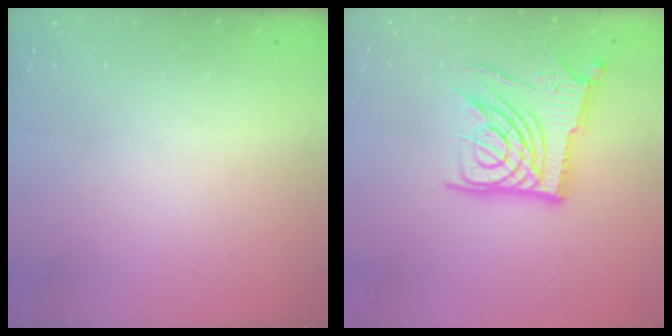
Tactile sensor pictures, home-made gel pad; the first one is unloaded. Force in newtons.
{"total": 16.0, "press": 15.9, "slide": 1.8}